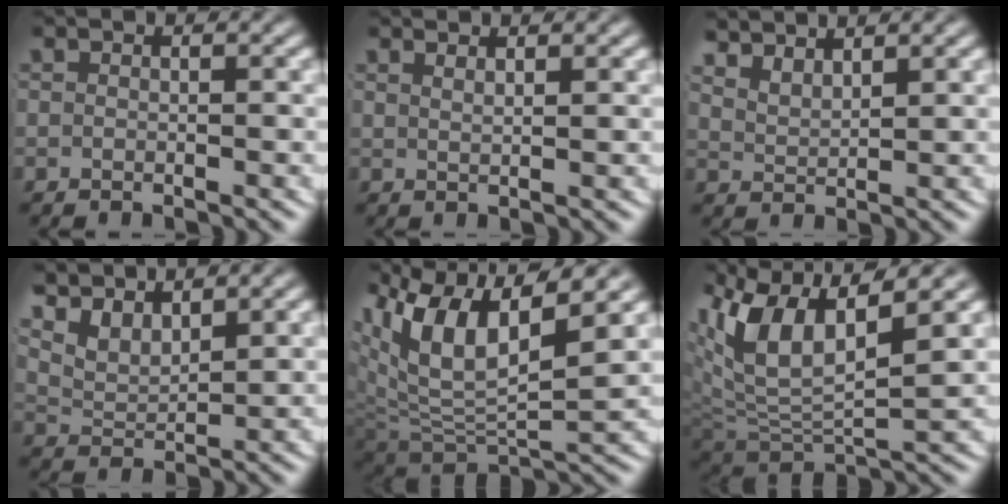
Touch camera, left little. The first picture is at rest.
{"total": 1.4, "force": [1.2, -0.6, 0.6], "torque": [-0.008, -0.007, 0.027]}
{"total": 3.6, "force": [2.9, 1.5, 1.5], "torque": [-0.038, -0.005, 0.052]}
{"total": 5.6, "force": [3.7, 3.2, 2.6], "torque": [-0.063, -0.006, 0.057]}
{"total": 11.3, "force": [2.8, 7.2, 8.2], "torque": [-0.168, -0.013, 0.046]}
{"total": 8.9, "force": [2.5, 5.4, 6.6], "torque": [-0.153, -0.012, 0.044]}